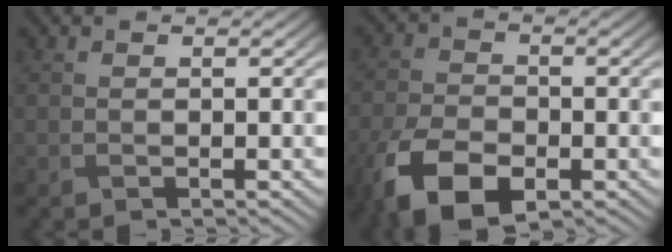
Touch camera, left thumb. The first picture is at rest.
{"total": 9.7, "force": [-5.1, 5.4, 6.3], "torque": [-0.150, -0.024, -0.092]}